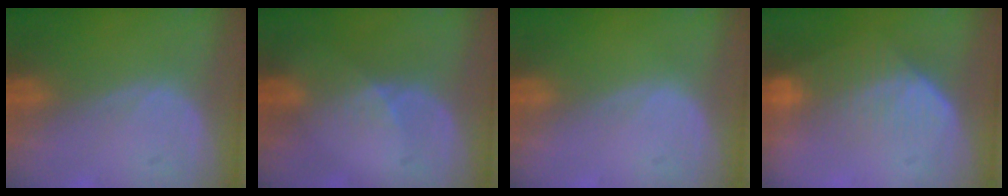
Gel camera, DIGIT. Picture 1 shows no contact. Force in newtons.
{"total": 2.3, "press": 1.8, "slide": 1.4}
{"total": 0.0}
{"total": 7.2, "press": 6.1, "slide": 3.8}